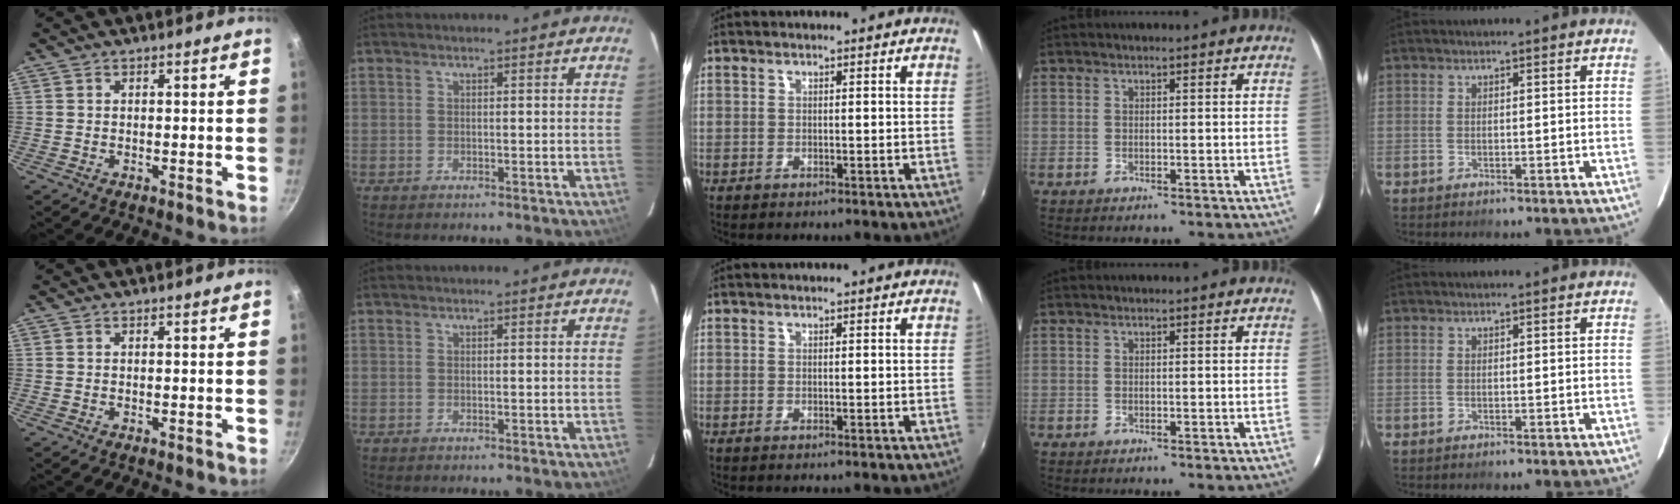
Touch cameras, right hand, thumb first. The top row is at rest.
{}